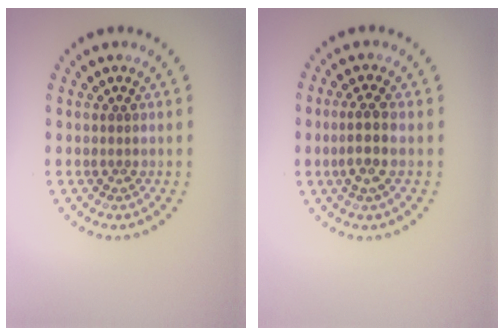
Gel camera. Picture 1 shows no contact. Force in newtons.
{"total": 2.3, "press": 1.9, "slide": 1.2}